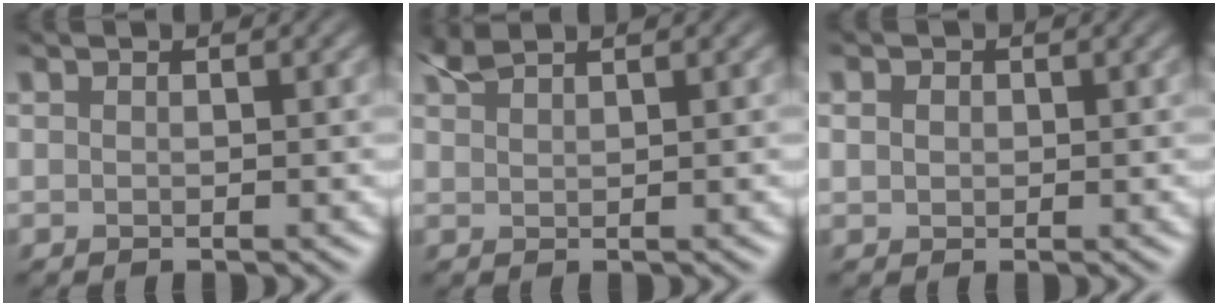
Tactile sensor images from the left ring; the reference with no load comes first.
{"total": 1.6, "force": [1.4, 0.2, 0.7], "torque": [-0.016, 0.006, 0.026]}
{"total": 1.1, "force": [0.0, 1.0, 0.4], "torque": [-0.011, -0.003, -0.004]}